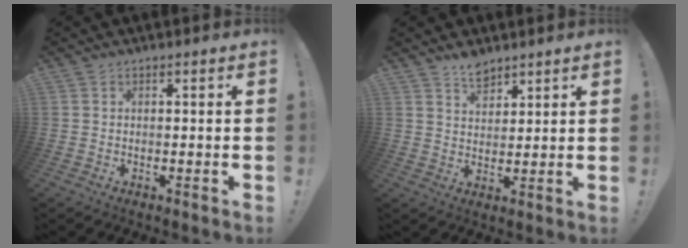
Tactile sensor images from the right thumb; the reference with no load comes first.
{"total": 5.5, "force": [4.6, 2.4, 1.7], "torque": [-0.020, -0.031, 0.083]}